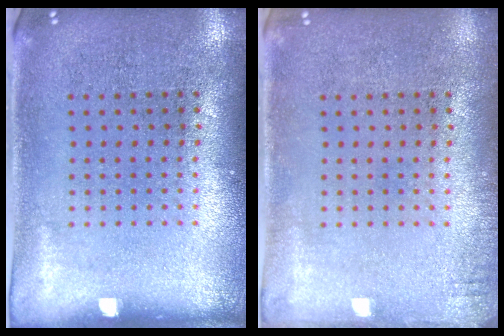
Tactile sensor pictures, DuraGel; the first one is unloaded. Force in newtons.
{"total": 1.0, "press": 1.0, "slide": 0.1}